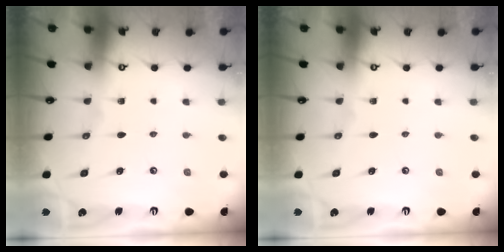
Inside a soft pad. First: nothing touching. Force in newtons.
{"total": 0.0}